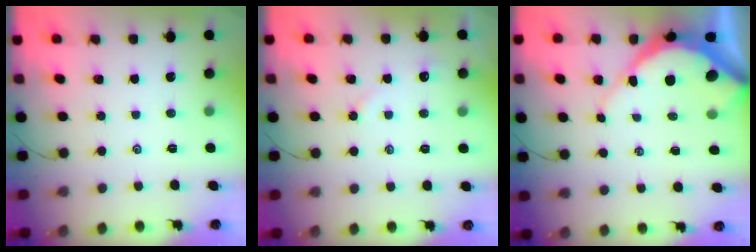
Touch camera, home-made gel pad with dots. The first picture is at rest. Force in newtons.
{"total": 4.0, "press": 4.0, "slide": 0.4}
{"total": 9.5, "press": 9.5, "slide": 1.2}